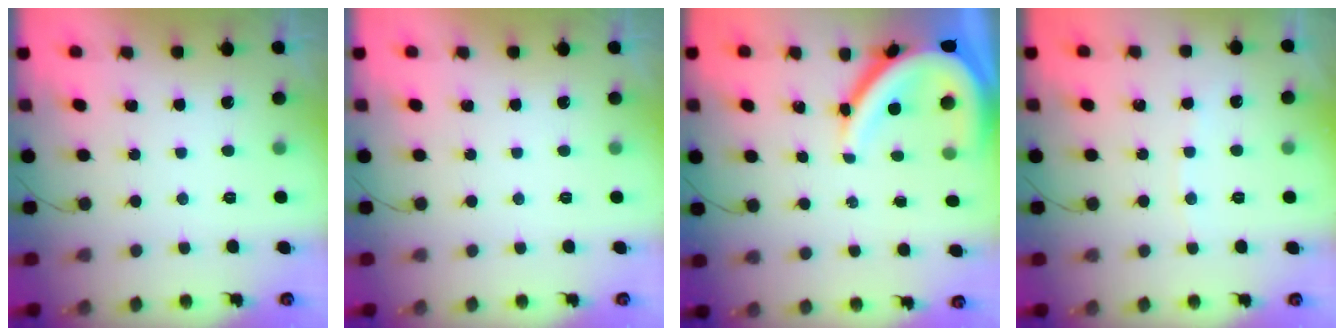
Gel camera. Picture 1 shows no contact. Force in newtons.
{"total": 0.0}
{"total": 13.6, "press": 13.6, "slide": 1.5}
{"total": 4.4, "press": 4.4, "slide": 0.4}